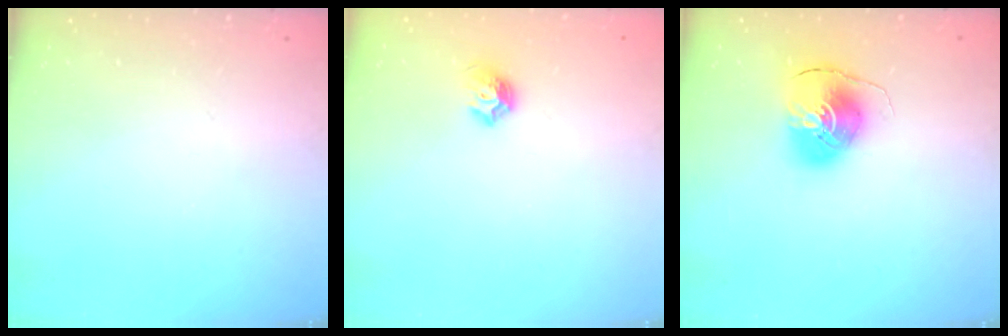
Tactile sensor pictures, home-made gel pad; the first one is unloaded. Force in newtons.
{"total": 6.4, "press": 6.4, "slide": 0.8}
{"total": 9.1, "press": 9.0, "slide": 0.9}